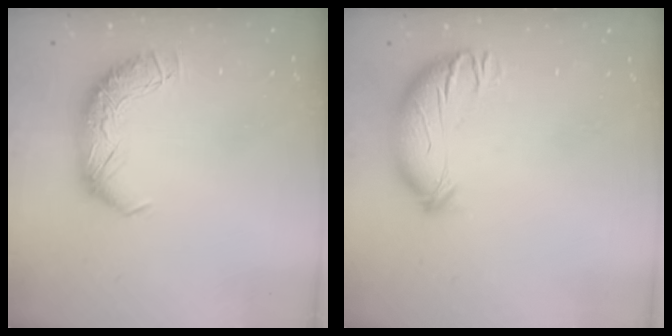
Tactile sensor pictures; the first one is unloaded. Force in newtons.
{"total": 3.7, "press": 2.9, "slide": 2.4}